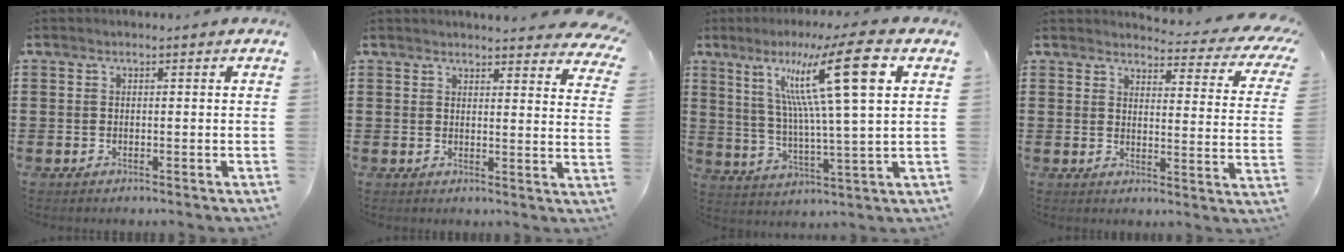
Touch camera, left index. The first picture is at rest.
{"total": 3.6, "force": [3.6, 0.0, 0.6], "torque": [-0.009, -0.019, 0.064]}
{"total": 14.6, "force": [6.9, 0.6, 12.9], "torque": [-0.245, -0.007, 0.101]}
{"total": 3.9, "force": [3.6, 0.5, 1.5], "torque": [-0.031, -0.030, 0.056]}